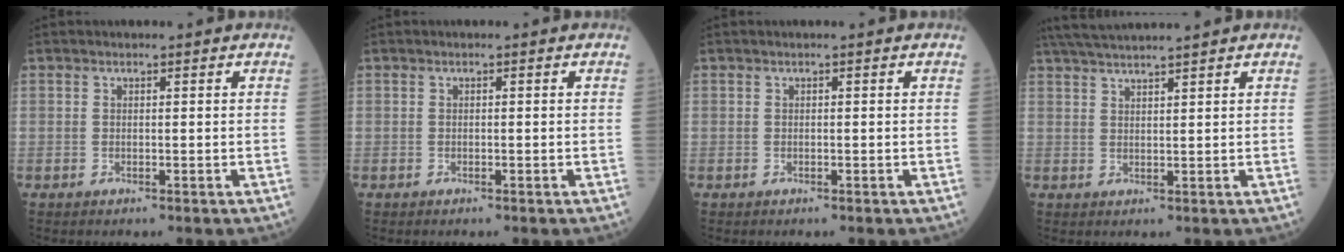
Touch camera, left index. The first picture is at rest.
{"total": 0.0}
{"total": 0.0}
{"total": 7.8, "force": [7.0, -0.6, 3.4], "torque": [-0.059, 0.029, 0.116]}